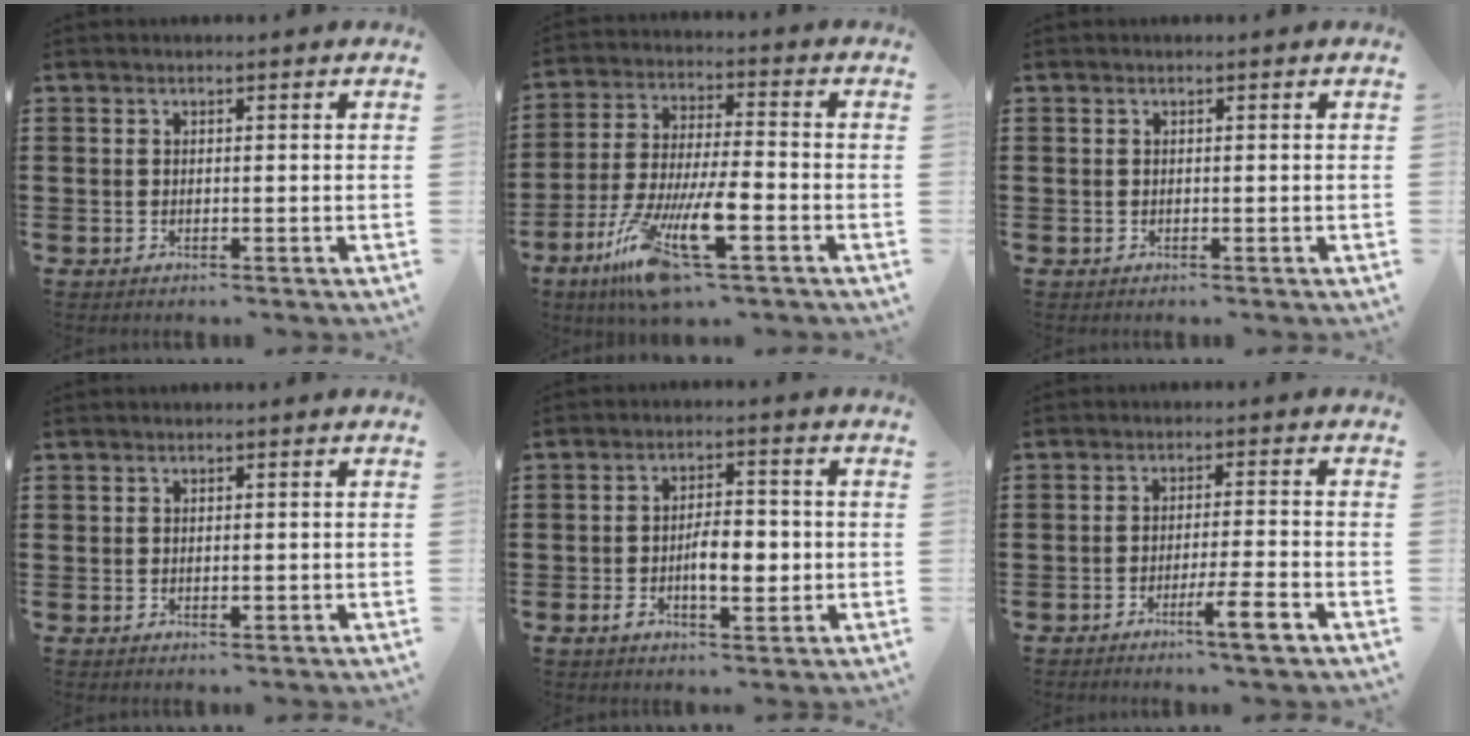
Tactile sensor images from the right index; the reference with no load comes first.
{"total": 13.4, "force": [-7.8, 2.6, 10.5], "torque": [-0.228, -0.006, -0.146]}
{"total": 0.0}
{"total": 0.9, "force": [-0.1, 0.4, 0.7], "torque": [-0.014, -0.001, -0.002]}
{"total": 6.2, "force": [-0.9, 3.0, 5.3], "torque": [-0.079, 0.004, -0.020]}
{"total": 5.7, "force": [-3.5, 0.0, 4.5], "torque": [-0.078, -0.009, -0.059]}